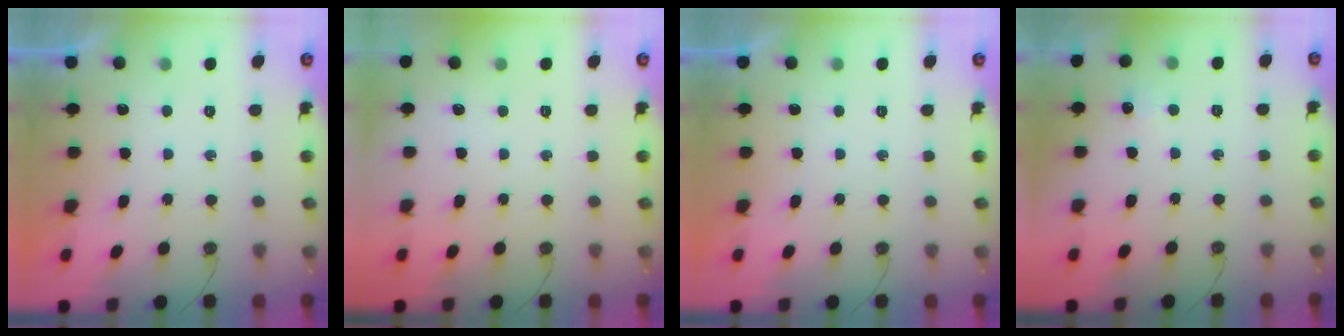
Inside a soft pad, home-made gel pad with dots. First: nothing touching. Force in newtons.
{"total": 0.0}
{"total": 0.0}
{"total": 4.1, "press": 4.0, "slide": 1.0}